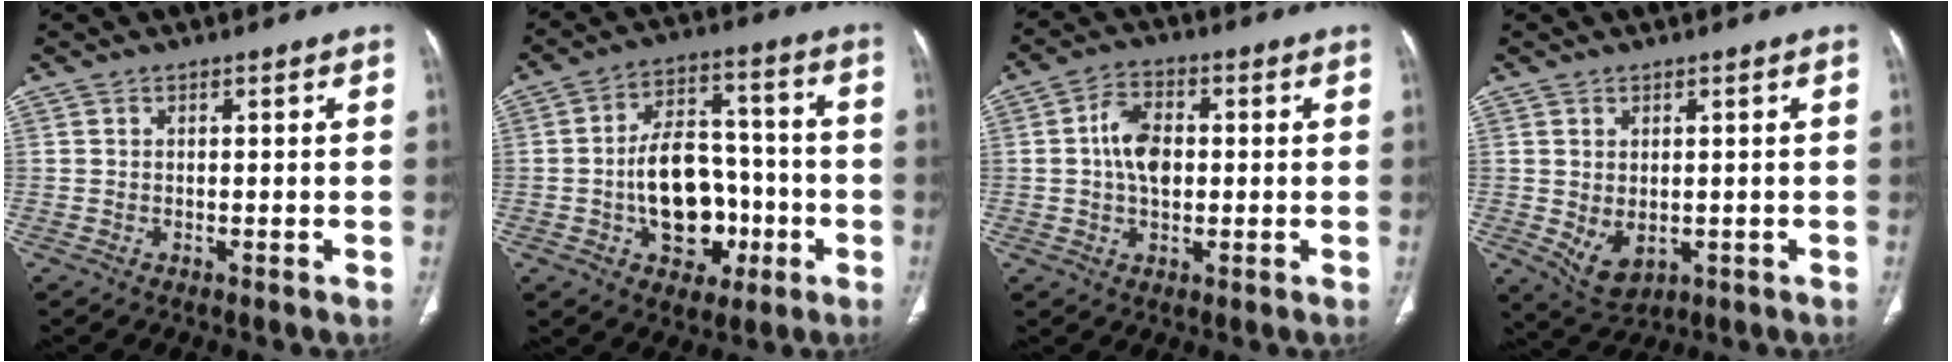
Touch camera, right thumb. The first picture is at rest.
{"total": 15.0, "force": [-3.5, 10.2, 10.4], "torque": [-0.125, 0.043, -0.049]}
{"total": 7.6, "force": [0.4, 4.9, 5.7], "torque": [-0.092, 0.011, 0.003]}
{"total": 5.6, "force": [-0.6, 3.7, 4.2], "torque": [-0.067, -0.009, 0.009]}